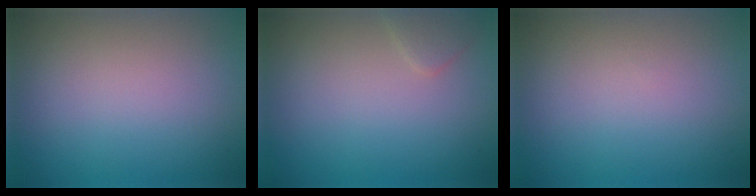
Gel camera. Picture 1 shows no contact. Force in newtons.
{"total": 1.2, "press": 1.2, "slide": 0.1}
{"total": 0.0}